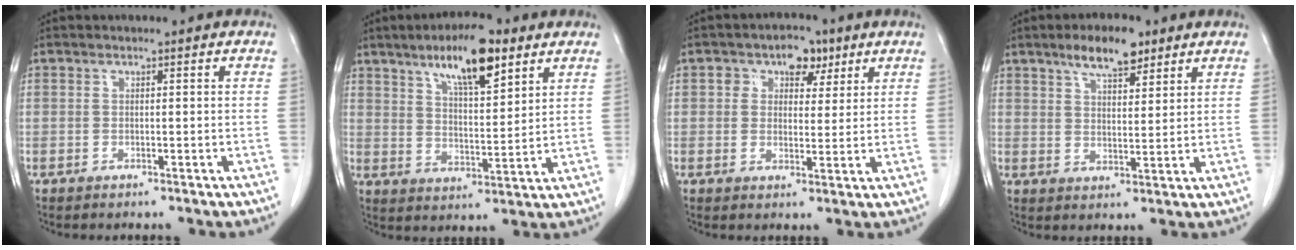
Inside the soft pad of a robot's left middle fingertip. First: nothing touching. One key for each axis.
{"total": 11.4, "fx": 7.1, "fy": 2.7, "fz": 8.5, "tx": -0.144, "ty": 0.004, "tz": 0.120}
{"total": 5.5, "fx": 2.8, "fy": 3.7, "fz": 3.1, "tx": -0.036, "ty": 0.013, "tz": 0.040}
{"total": 7.2, "fx": 5.0, "fy": 2.4, "fz": 4.5, "tx": -0.079, "ty": 0.006, "tz": 0.085}